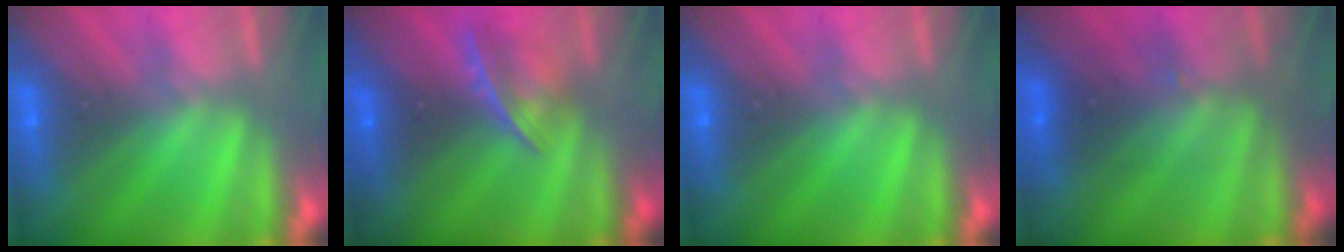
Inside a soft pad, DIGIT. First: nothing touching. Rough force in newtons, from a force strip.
{"total": 4.6}
{"total": 0.0}
{"total": 2.3}